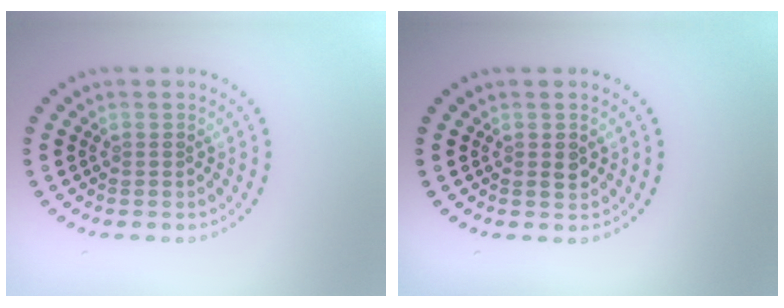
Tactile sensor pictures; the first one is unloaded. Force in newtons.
{"total": 1.2, "press": 1.2, "slide": 0.2}